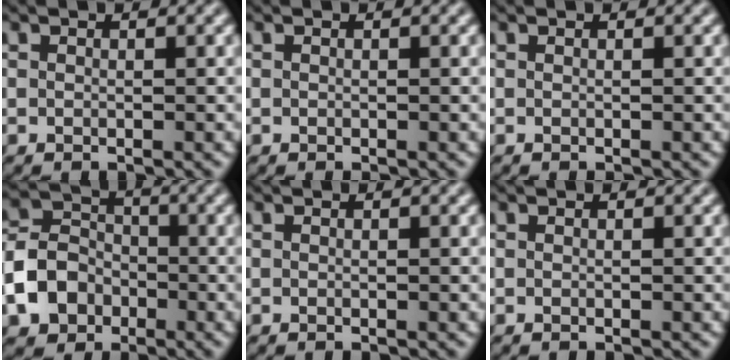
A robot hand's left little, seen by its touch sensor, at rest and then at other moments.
{"total": 0.0}
{"total": 0.0}
{"total": 5.5, "force": [-2.2, 4.4, 2.5], "torque": [-0.054, 0.007, -0.051]}
{"total": 0.0}
{"total": 0.0}